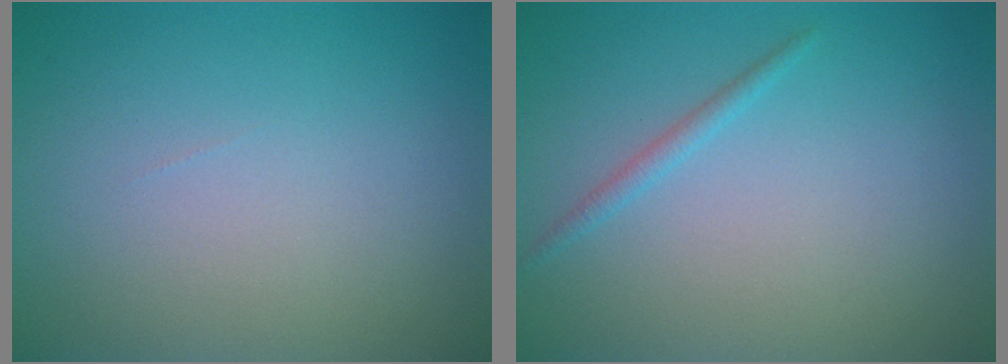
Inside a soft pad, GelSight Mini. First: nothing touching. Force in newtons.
{"total": 1.0, "press": 1.0, "slide": 0.0}